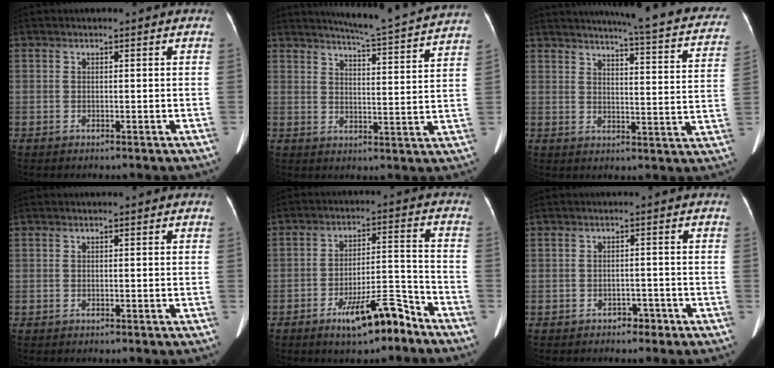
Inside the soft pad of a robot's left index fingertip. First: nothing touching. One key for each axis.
{"total": 15.2, "fx": 14.3, "fy": -0.9, "fz": 5.0, "tx": -0.086, "ty": -0.035, "tz": 0.176}
{"total": 22.2, "fx": 19.7, "fy": 2.1, "fz": 9.9, "tx": -0.124, "ty": -0.051, "tz": 0.219}
{"total": 0.0}
{"total": 9.6, "fx": -6.8, "fy": 2.0, "fz": 6.4, "tx": -0.102, "ty": 0.007, "tz": -0.109}
{"total": 2.0, "fx": -1.5, "fy": 1.1, "fz": 0.6, "tx": -0.007, "ty": 0.004, "tz": -0.020}